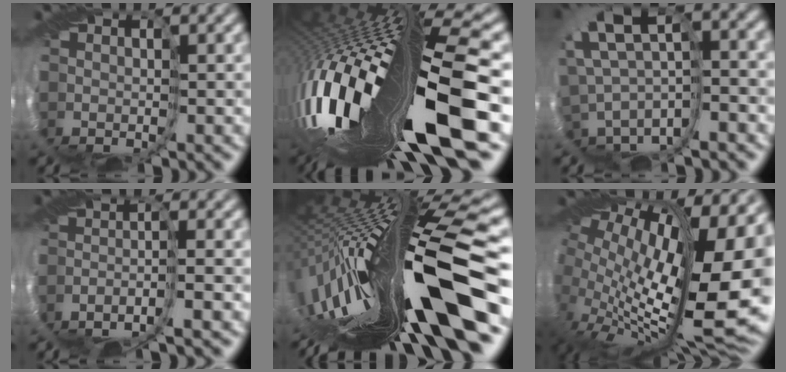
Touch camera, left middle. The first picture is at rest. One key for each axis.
{"total": 15.8, "fx": -3.1, "fy": 3.5, "fz": 15.1, "tx": -0.298, "ty": -0.029, "tz": -0.036}
{"total": 5.2, "fx": 2.6, "fy": 0.9, "fz": 4.3, "tx": -0.091, "ty": 0.031, "tz": 0.043}
{"total": 2.7, "fx": -2.4, "fy": -0.5, "fz": 1.1, "tx": -0.023, "ty": 0.001, "tz": -0.054}
{"total": 16.5, "fx": -3.5, "fy": 2.3, "fz": 16.0, "tx": -0.274, "ty": 0.014, "tz": -0.068}
{"total": 13.8, "fx": 1.8, "fy": 5.7, "fz": 12.4, "tx": -0.188, "ty": -0.010, "tz": 0.046}